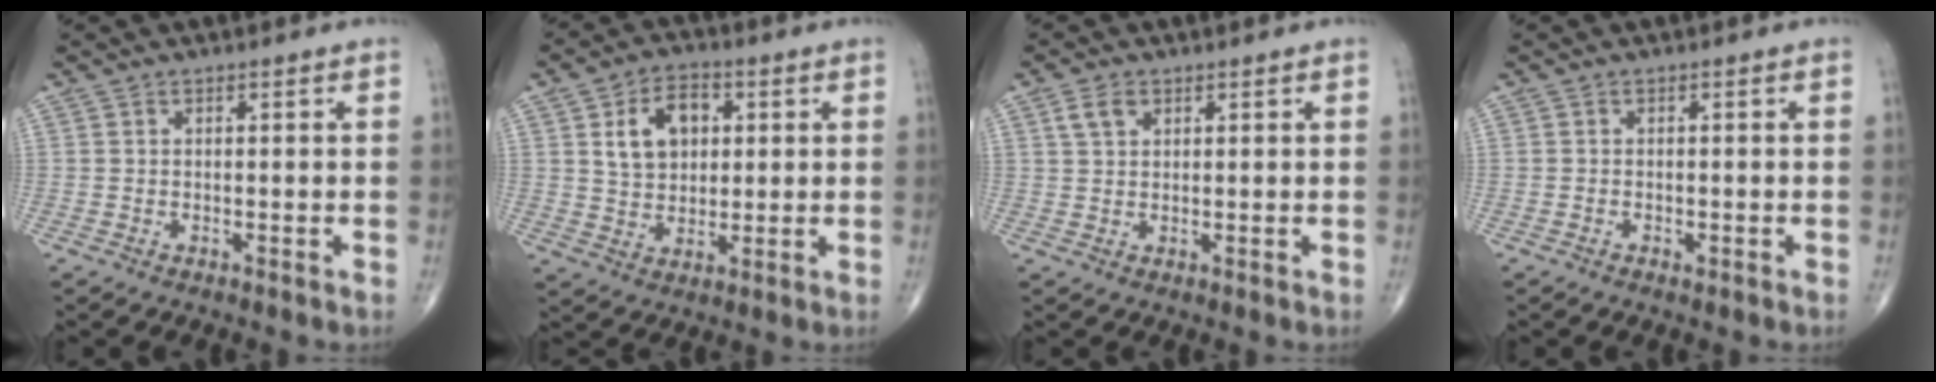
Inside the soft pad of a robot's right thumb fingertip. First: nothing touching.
{"total": 10.0, "force": [2.8, 7.0, 6.5], "torque": [-0.082, -0.001, 0.048]}
{"total": 3.3, "force": [1.6, 2.1, 1.9], "torque": [-0.030, 0.000, 0.031]}
{"total": 0.8, "force": [-0.4, 0.5, 0.5], "torque": [-0.012, 0.001, -0.005]}